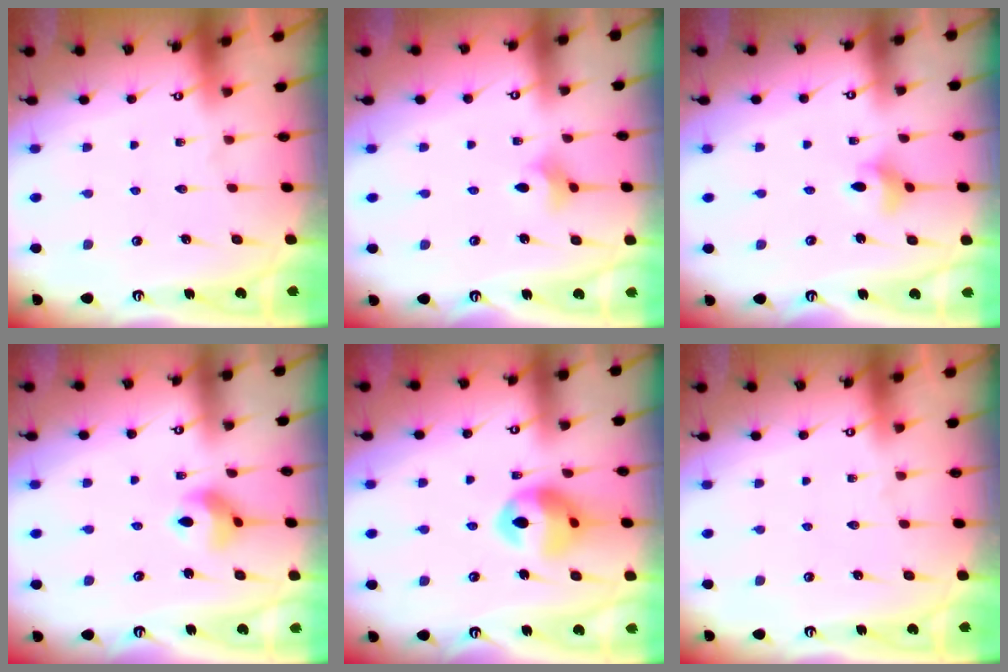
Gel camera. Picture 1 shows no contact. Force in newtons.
{"total": 4.2, "press": 4.2, "slide": 0.7}
{"total": 4.2, "press": 4.0, "slide": 1.2}
{"total": 7.2, "press": 7.2, "slide": 0.2}
{"total": 13.5, "press": 13.4, "slide": 1.7}
{"total": 0.0}